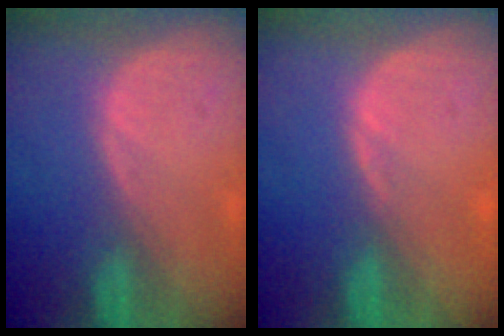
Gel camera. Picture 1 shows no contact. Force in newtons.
{"total": 0.5, "press": 0.5, "slide": 0.2}